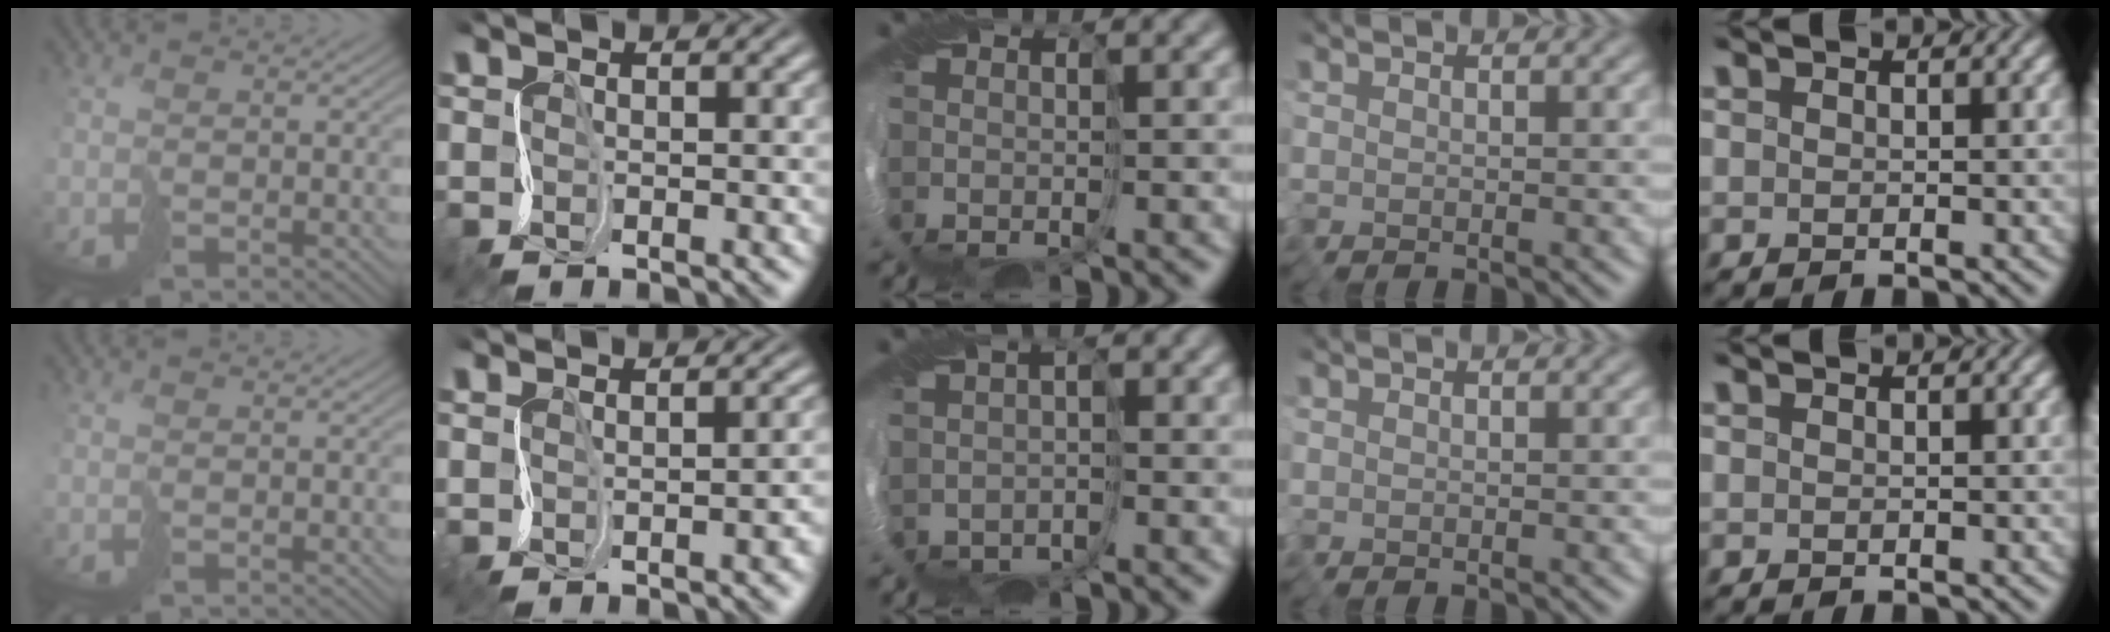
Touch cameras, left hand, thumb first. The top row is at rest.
{"index": {"total": 3.6, "force": [-0.4, 1.9, 3.0], "torque": [-0.003, 0.014, 0.005]}, "middle": {"total": 1.5, "force": [-1.0, 1.1, 0.4], "torque": [0.000, -0.002, -0.017]}}